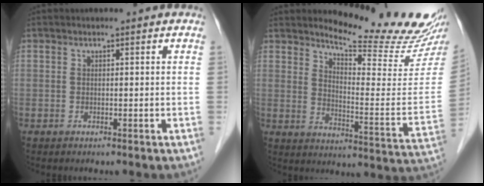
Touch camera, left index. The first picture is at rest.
{"total": 17.0, "force": [16.0, 0.4, 5.7], "torque": [-0.089, -0.104, 0.201]}